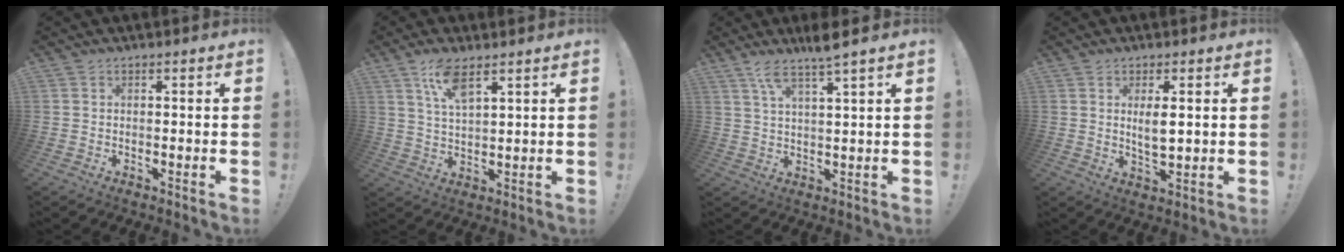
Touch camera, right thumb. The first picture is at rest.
{"total": 8.2, "force": [5.1, 2.4, 5.9], "torque": [-0.117, -0.013, 0.091]}
{"total": 6.6, "force": [5.0, -0.4, 4.3], "torque": [-0.086, -0.022, 0.083]}
{"total": 5.2, "force": [1.2, 1.8, 4.7], "torque": [-0.076, -0.007, 0.017]}